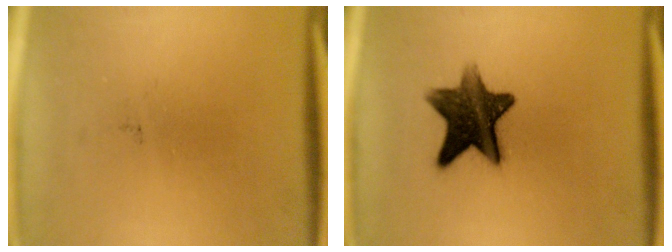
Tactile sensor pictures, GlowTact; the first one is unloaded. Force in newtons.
{"total": 11.6}